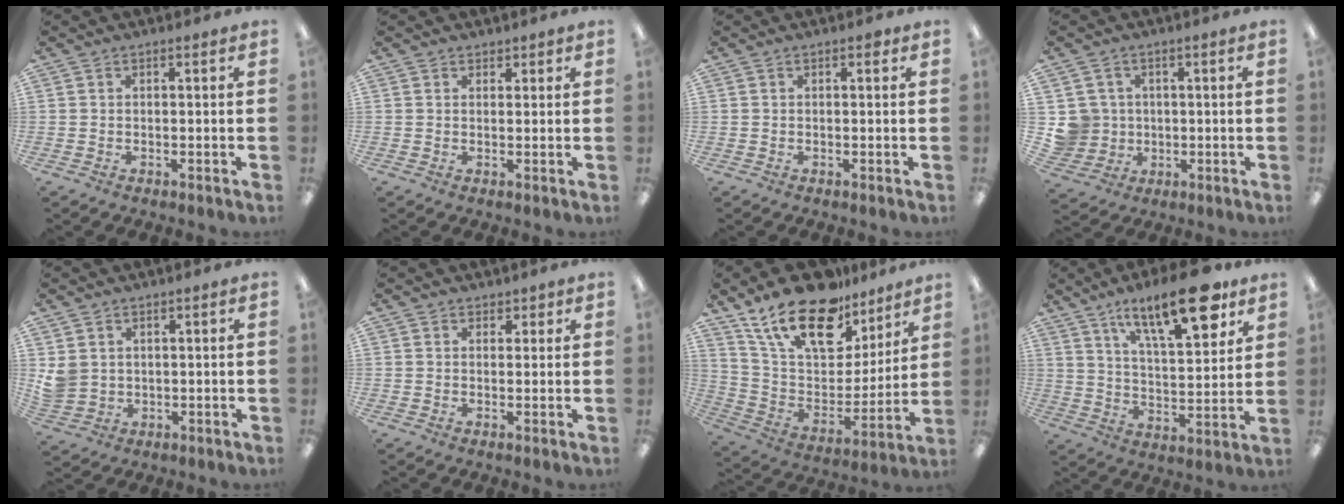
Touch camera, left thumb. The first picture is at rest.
{"total": 1.6, "force": [1.2, 1.0, 0.1], "torque": [0.006, -0.002, 0.020]}
{"total": 0.8, "force": [0.4, 0.4, 0.5], "torque": [-0.003, -0.001, 0.004]}
{"total": 6.6, "force": [0.9, 6.6, 0.5], "torque": [-0.024, 0.006, 0.025]}
{"total": 4.5, "force": [1.9, 4.0, 0.9], "torque": [-0.020, -0.003, 0.038]}
{"total": 1.9, "force": [1.3, 1.4, 0.2], "torque": [0.004, -0.002, 0.022]}
{"total": 22.4, "force": [16.2, 10.3, 11.5], "torque": [-0.213, -0.099, 0.291]}
{"total": 20.2, "force": [12.7, 6.9, 14.1], "torque": [-0.203, -0.064, 0.199]}